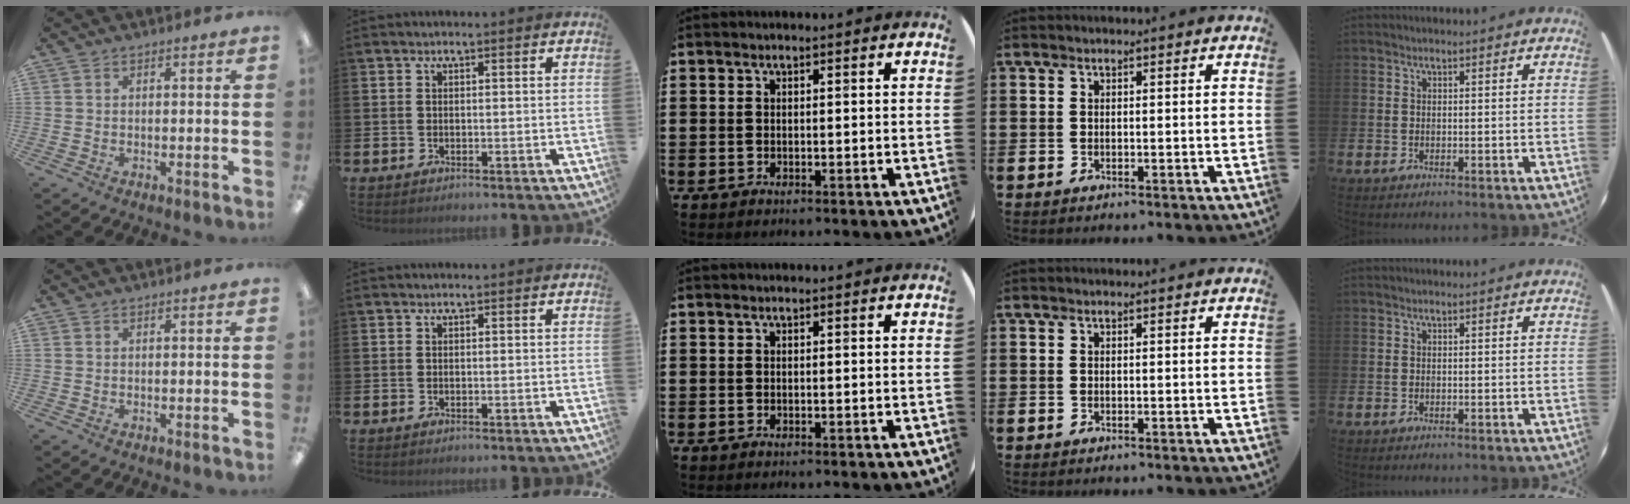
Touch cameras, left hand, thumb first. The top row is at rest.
{}